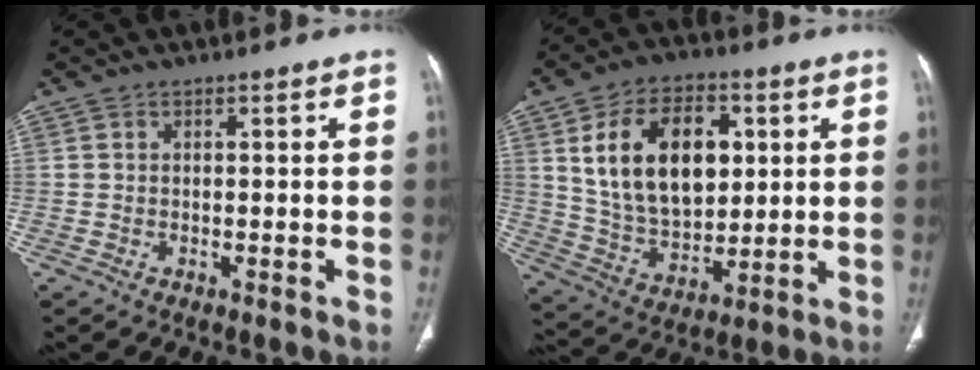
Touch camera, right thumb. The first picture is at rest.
{"total": 19.0, "force": [4.8, 12.0, 13.9], "torque": [-0.198, -0.009, 0.095]}